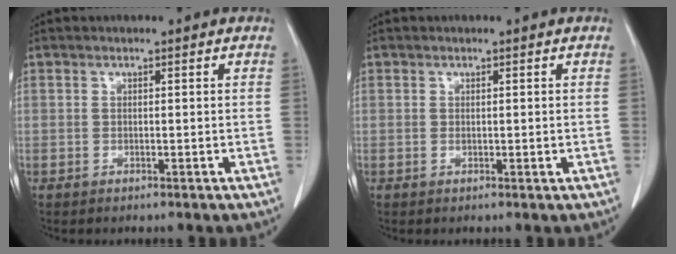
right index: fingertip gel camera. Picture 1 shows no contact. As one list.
[{"total": 0.8, "force": [-0.1, 0.2, 0.8], "torque": [-0.015, -0.003, 0.001]}]